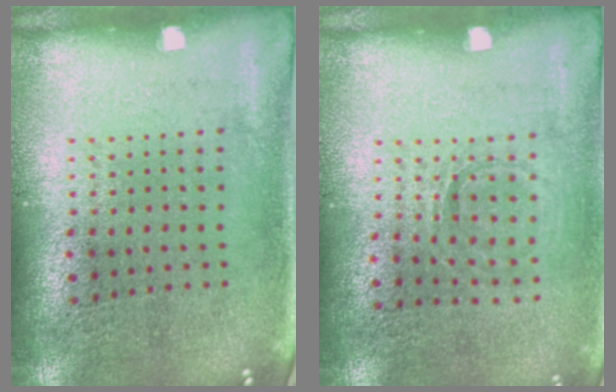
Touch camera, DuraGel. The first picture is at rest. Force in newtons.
{"total": 0.8, "press": 0.8, "slide": 0.1}